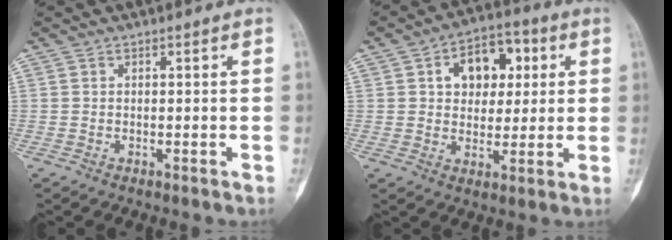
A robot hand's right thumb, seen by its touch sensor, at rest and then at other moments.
{"total": 11.5, "force": [3.2, 8.0, 7.7], "torque": [-0.068, 0.009, 0.045]}